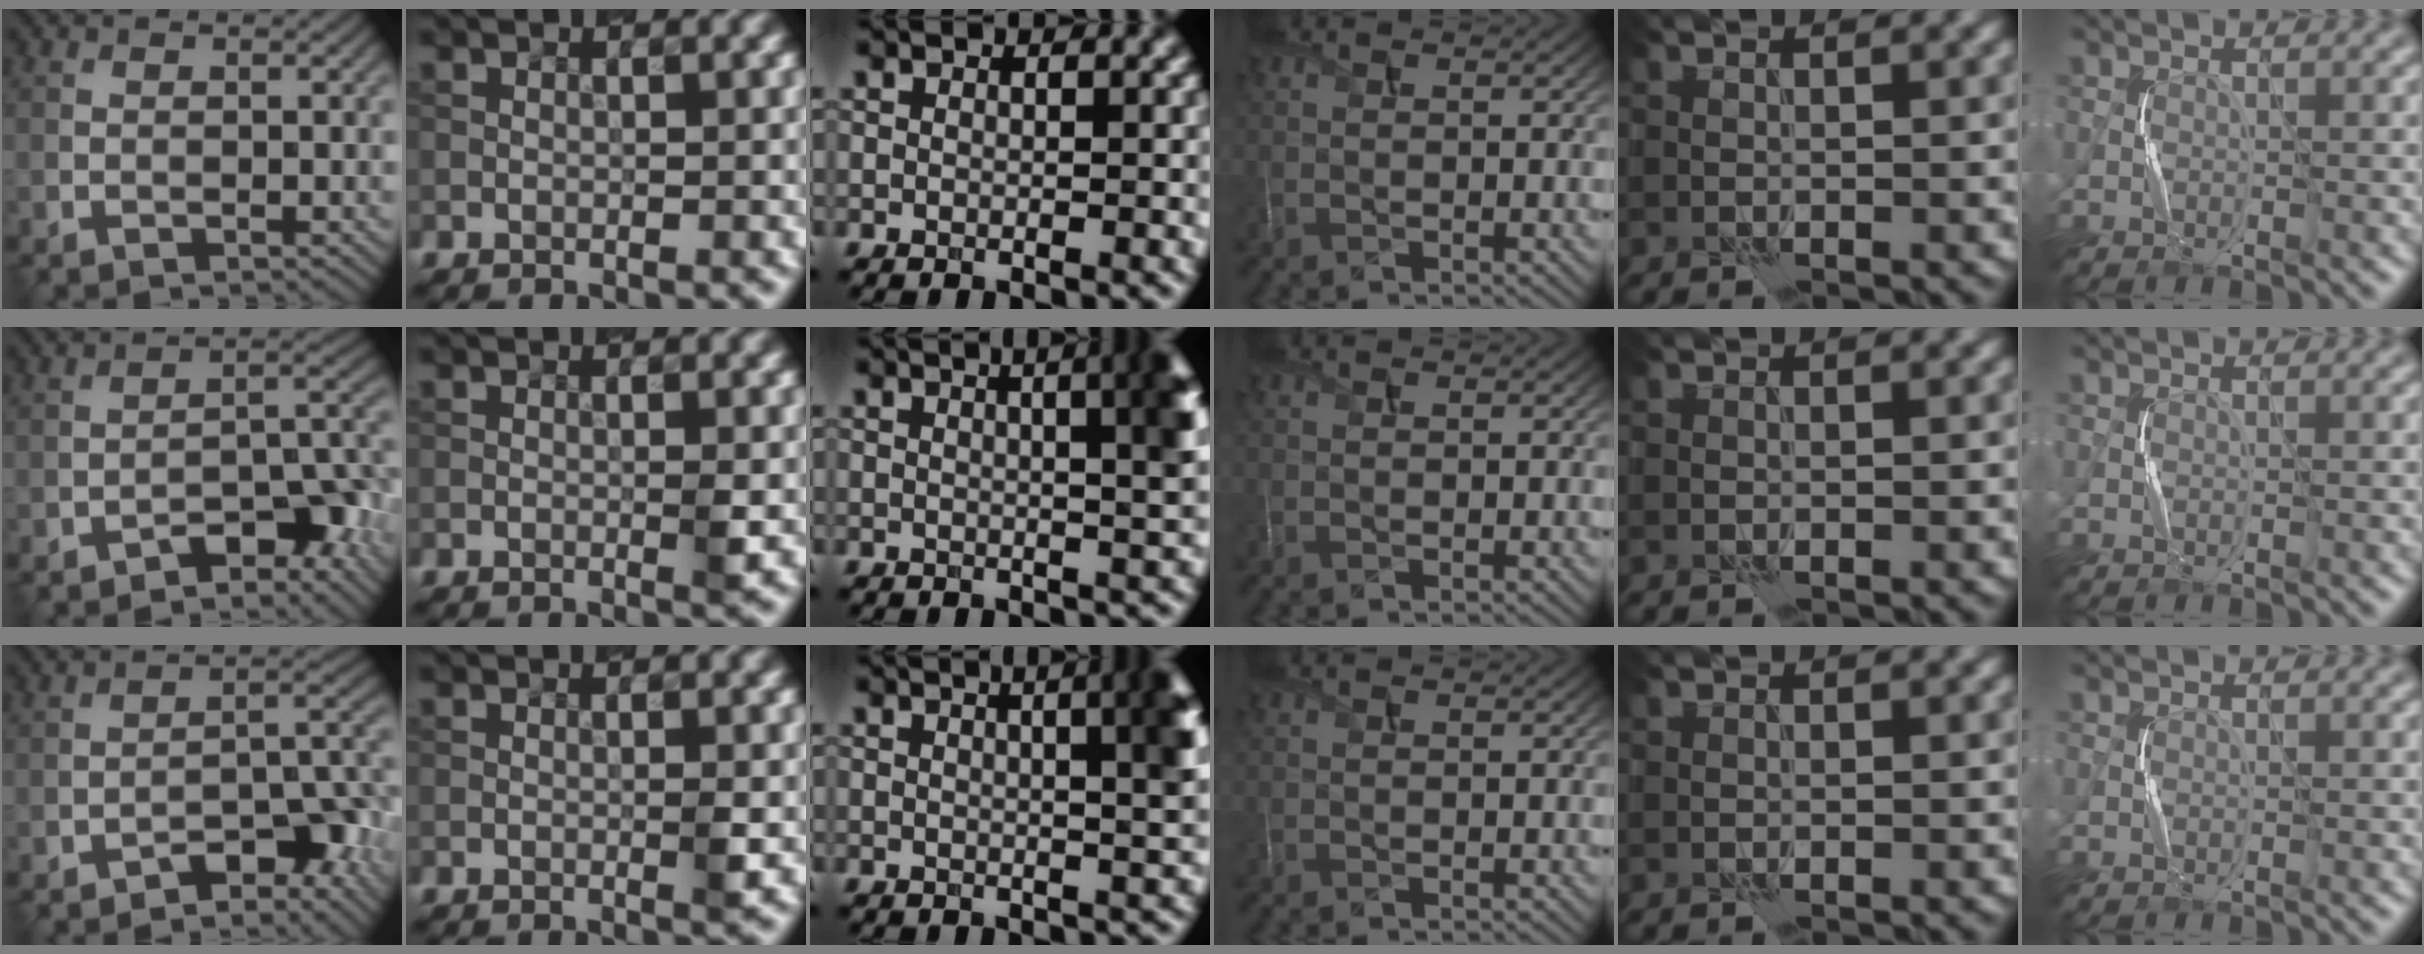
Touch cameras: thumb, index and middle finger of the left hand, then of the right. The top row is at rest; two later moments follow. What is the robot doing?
{"motion": "squeeze", "object": "paper clamp"}